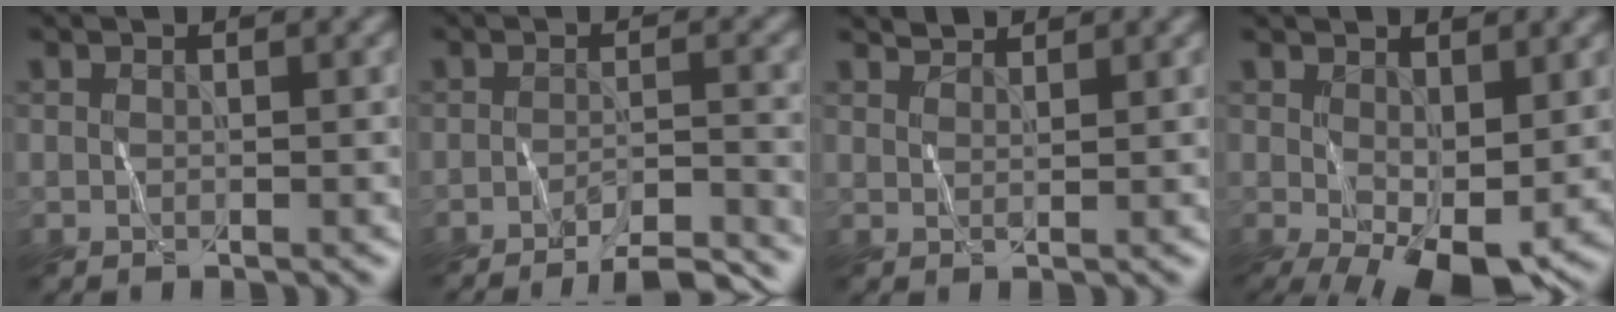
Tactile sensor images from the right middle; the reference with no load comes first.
{"total": 6.1, "force": [-5.6, 0.7, 2.4], "torque": [-0.034, 0.003, -0.075]}
{"total": 1.5, "force": [1.5, -0.1, 0.1], "torque": [-0.005, 0.007, 0.028]}
{"total": 7.1, "force": [-1.2, 3.1, 6.2], "torque": [-0.112, -0.006, -0.013]}